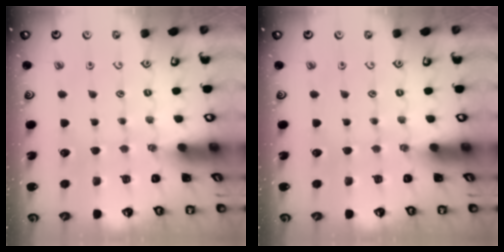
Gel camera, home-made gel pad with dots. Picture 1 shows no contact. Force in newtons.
{"total": 0.0}